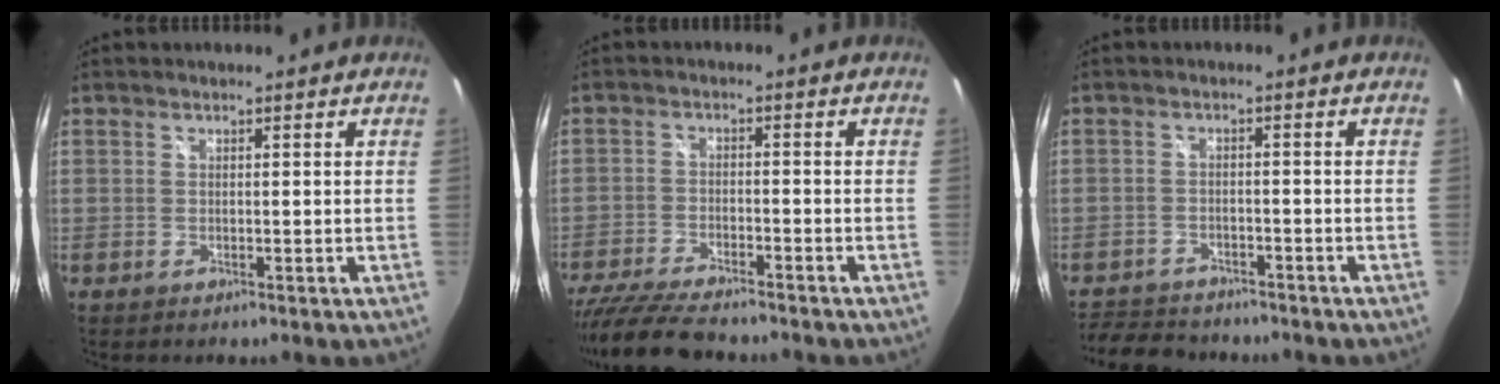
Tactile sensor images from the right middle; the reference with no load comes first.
{"total": 12.2, "force": [-10.6, 2.2, 5.5], "torque": [-0.134, -0.032, -0.186]}
{"total": 9.4, "force": [-8.3, 3.6, 2.5], "torque": [-0.079, -0.006, -0.134]}